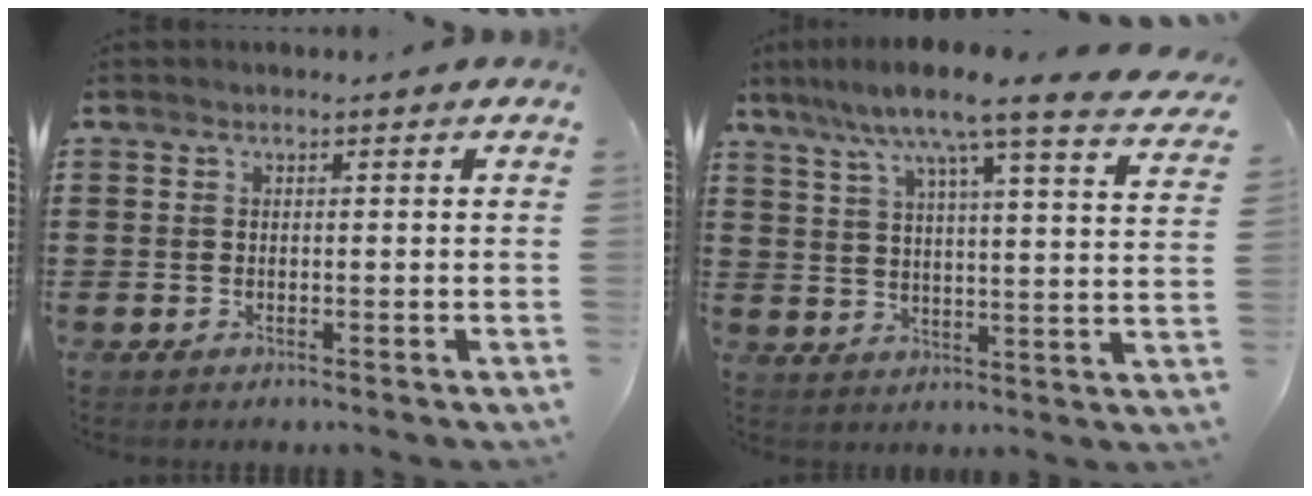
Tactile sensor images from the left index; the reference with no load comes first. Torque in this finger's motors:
{"motor_torque": [2.14, 0.00, 0.63, 0.21]}